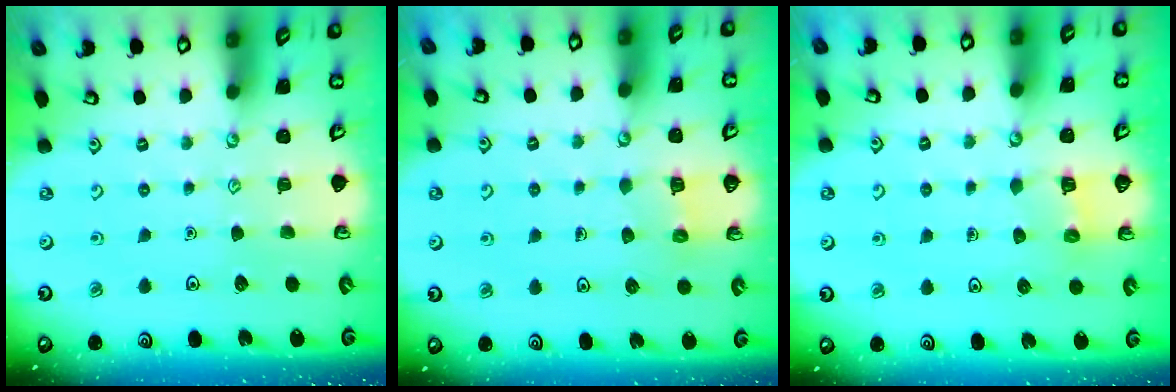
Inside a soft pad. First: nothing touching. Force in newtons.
{"total": 4.4, "press": 4.4, "slide": 0.3}
{"total": 5.1, "press": 5.1, "slide": 0.3}